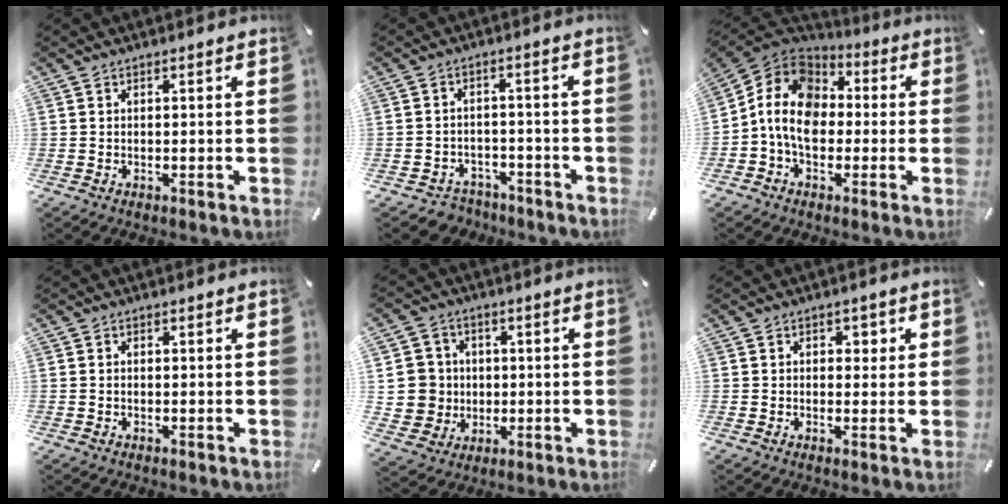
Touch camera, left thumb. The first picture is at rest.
{"total": 3.8, "force": [-2.4, 2.9, 0.6], "torque": [-0.018, 0.007, -0.047]}
{"total": 11.9, "force": [-2.0, 9.8, 6.5], "torque": [-0.142, 0.021, -0.038]}
{"total": 0.6, "force": [-0.1, 0.5, 0.4], "torque": [-0.009, 0.002, -0.004]}
{"total": 9.4, "force": [0.7, 9.3, 1.5], "torque": [-0.037, 0.002, 0.020]}
{"total": 2.2, "force": [0.1, 1.9, 1.1], "torque": [0.000, -0.003, -0.009]}